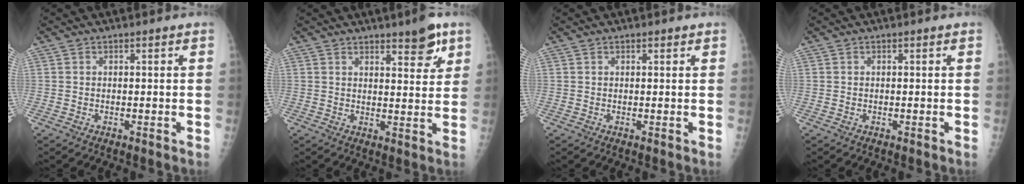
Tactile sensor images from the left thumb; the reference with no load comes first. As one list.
[{"total": 6.6, "force": [4.1, 2.0, 4.8], "torque": [-0.048, -0.024, 0.053]}, {"total": 0.8, "force": [0.5, 0.4, 0.5], "torque": [-0.006, -0.001, 0.006]}, {"total": 0.0}]